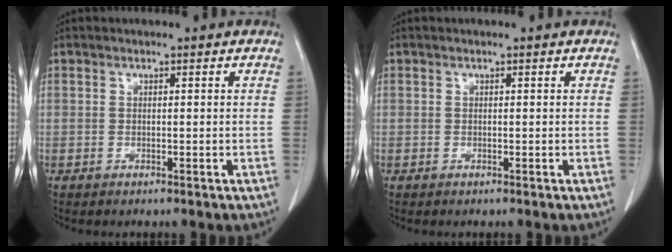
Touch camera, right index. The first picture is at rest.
{"total": 0.0}